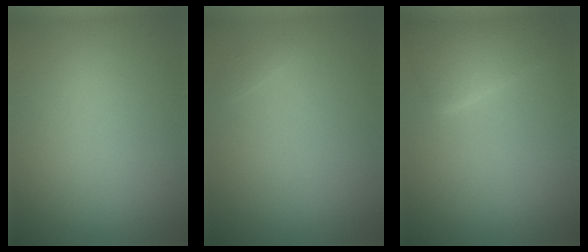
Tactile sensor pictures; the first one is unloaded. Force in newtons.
{"total": 0.5, "press": 0.5, "slide": 0.1}
{"total": 3.5, "press": 3.5, "slide": 0.1}